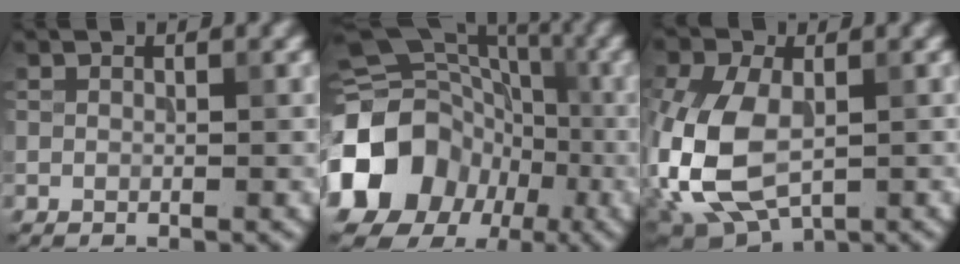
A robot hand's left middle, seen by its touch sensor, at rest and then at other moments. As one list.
[{"total": 15.5, "force": [-5.0, 13.3, 6.3], "torque": [-0.141, -0.009, -0.121]}, {"total": 9.7, "force": [-1.6, 5.8, 7.6], "torque": [-0.192, -0.009, -0.034]}]